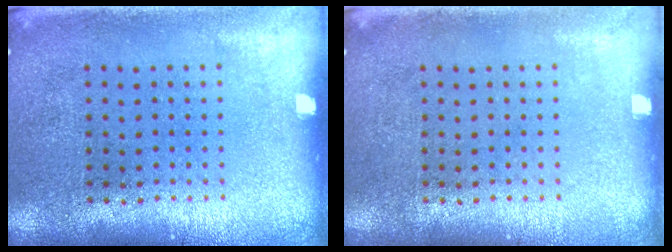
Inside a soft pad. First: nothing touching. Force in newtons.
{"total": 0.0}